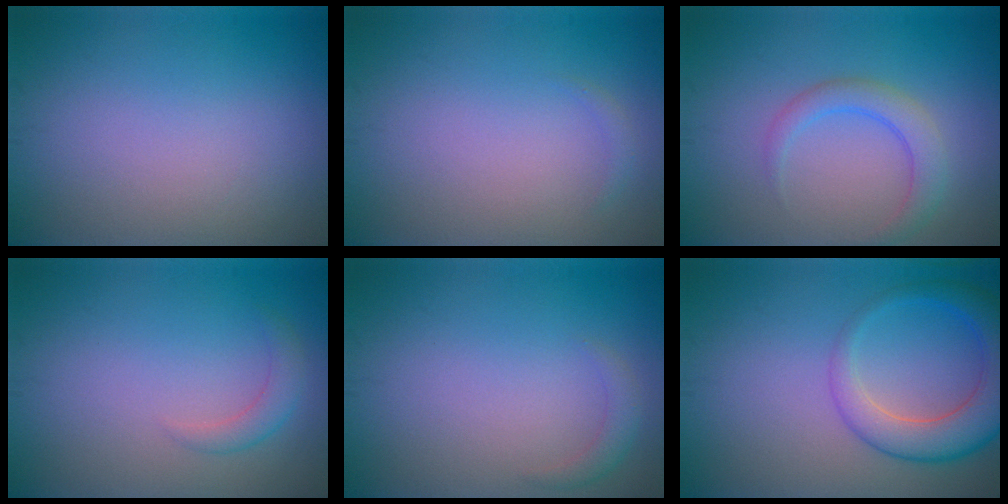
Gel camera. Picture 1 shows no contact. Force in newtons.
{"total": 0.6, "press": 0.6, "slide": 0.0}
{"total": 2.8, "press": 2.8, "slide": 0.1}
{"total": 1.6, "press": 1.6, "slide": 0.1}
{"total": 1.3, "press": 1.2, "slide": 0.1}
{"total": 5.8, "press": 5.8, "slide": 0.4}